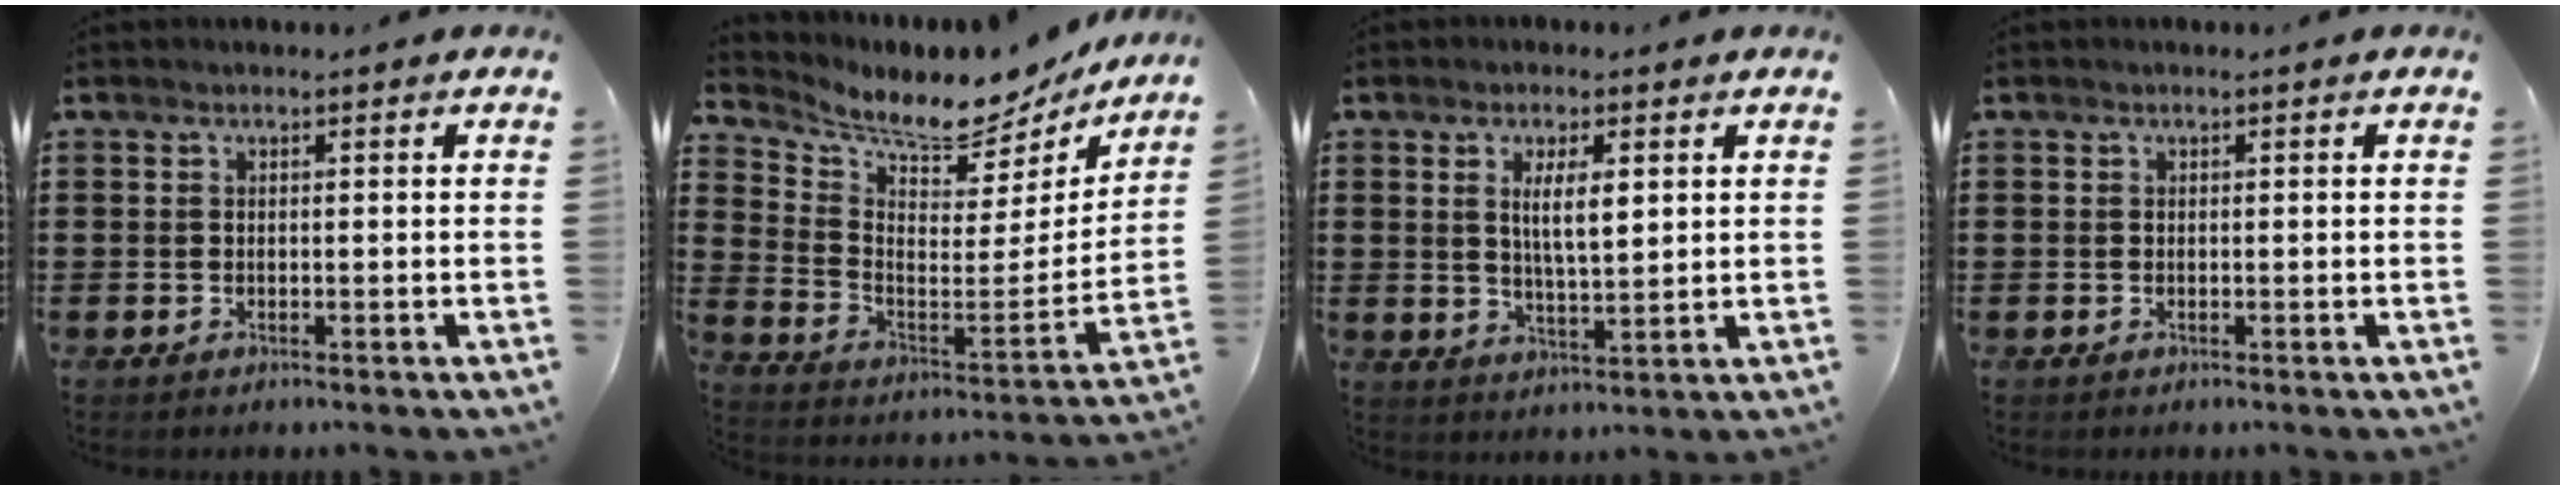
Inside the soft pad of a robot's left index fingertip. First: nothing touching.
{"total": 7.1, "force": [6.5, 1.3, 2.3], "torque": [-0.066, -0.061, 0.105]}
{"total": 5.4, "force": [1.8, 1.5, 4.8], "torque": [-0.092, 0.002, 0.029]}
{"total": 0.0}